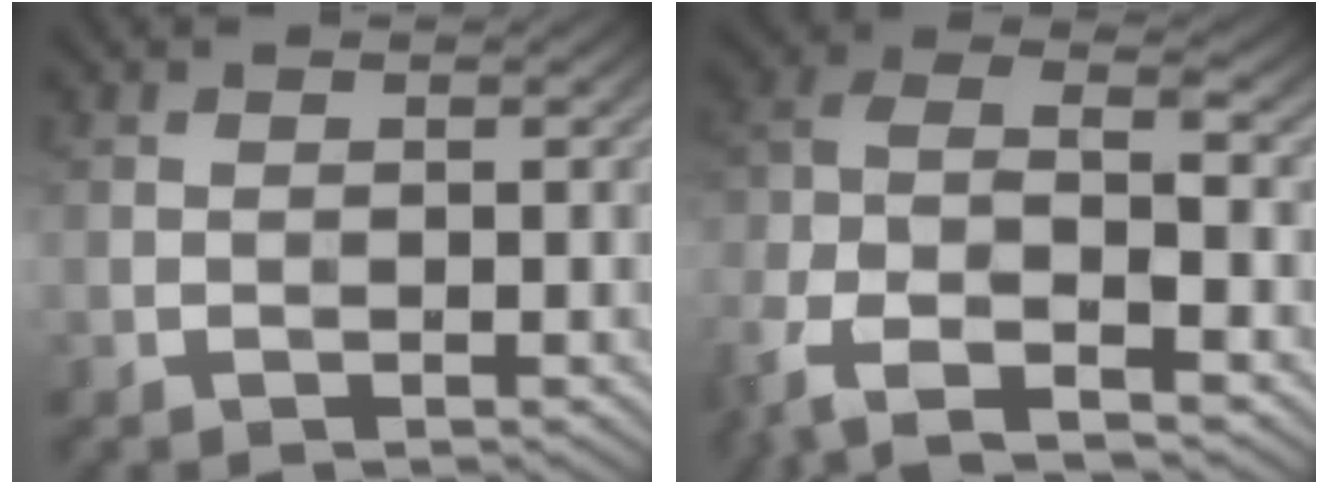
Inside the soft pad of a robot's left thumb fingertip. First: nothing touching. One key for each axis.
{"total": 10.8, "fx": -6.2, "fy": 4.2, "fz": 7.7, "tx": -0.168, "ty": -0.007, "tz": -0.133}